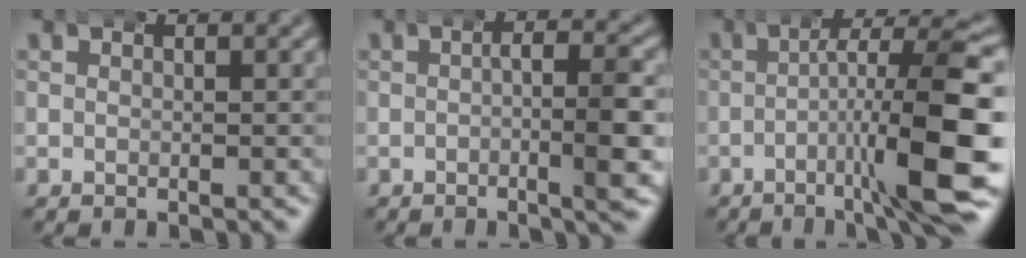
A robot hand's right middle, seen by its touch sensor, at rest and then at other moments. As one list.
[{"total": 4.5, "force": [-0.6, 0.7, 4.4], "torque": [-0.060, 0.008, -0.020]}, {"total": 8.7, "force": [-1.9, 1.4, 8.3], "torque": [-0.116, 0.006, -0.030]}]